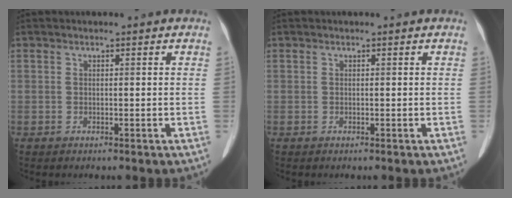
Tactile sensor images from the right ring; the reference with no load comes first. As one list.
[{"total": 0.0}]